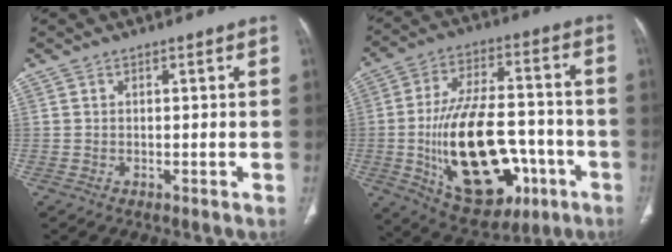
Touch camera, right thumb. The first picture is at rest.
{"total": 25.2, "force": [-6.3, 13.8, 20.1], "torque": [-0.320, 0.028, -0.076]}